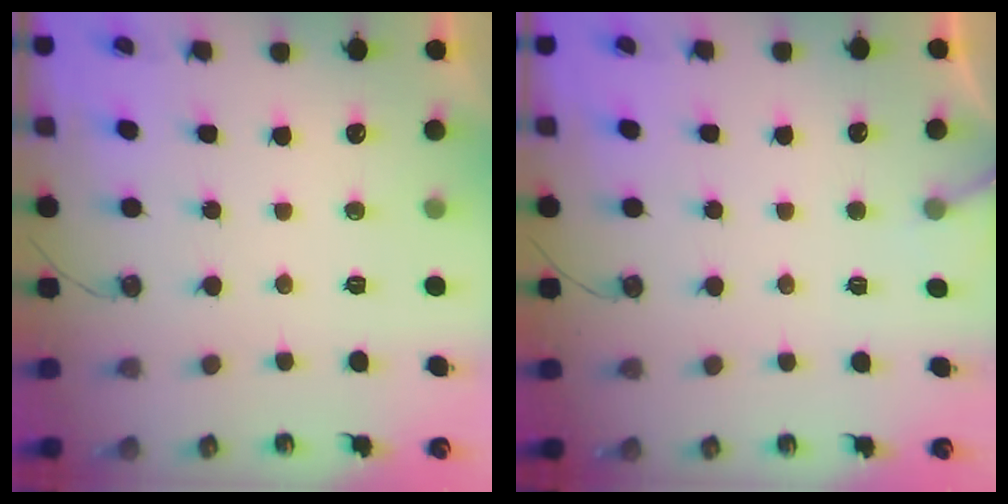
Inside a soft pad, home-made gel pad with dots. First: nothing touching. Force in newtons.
{"total": 4.8, "press": 4.8, "slide": 0.3}